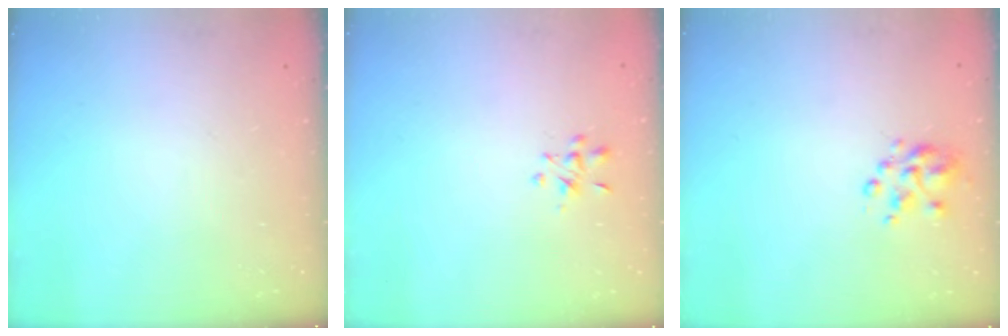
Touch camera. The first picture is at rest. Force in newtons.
{"total": 2.7, "press": 2.5, "slide": 1.0}
{"total": 3.8, "press": 3.7, "slide": 0.8}